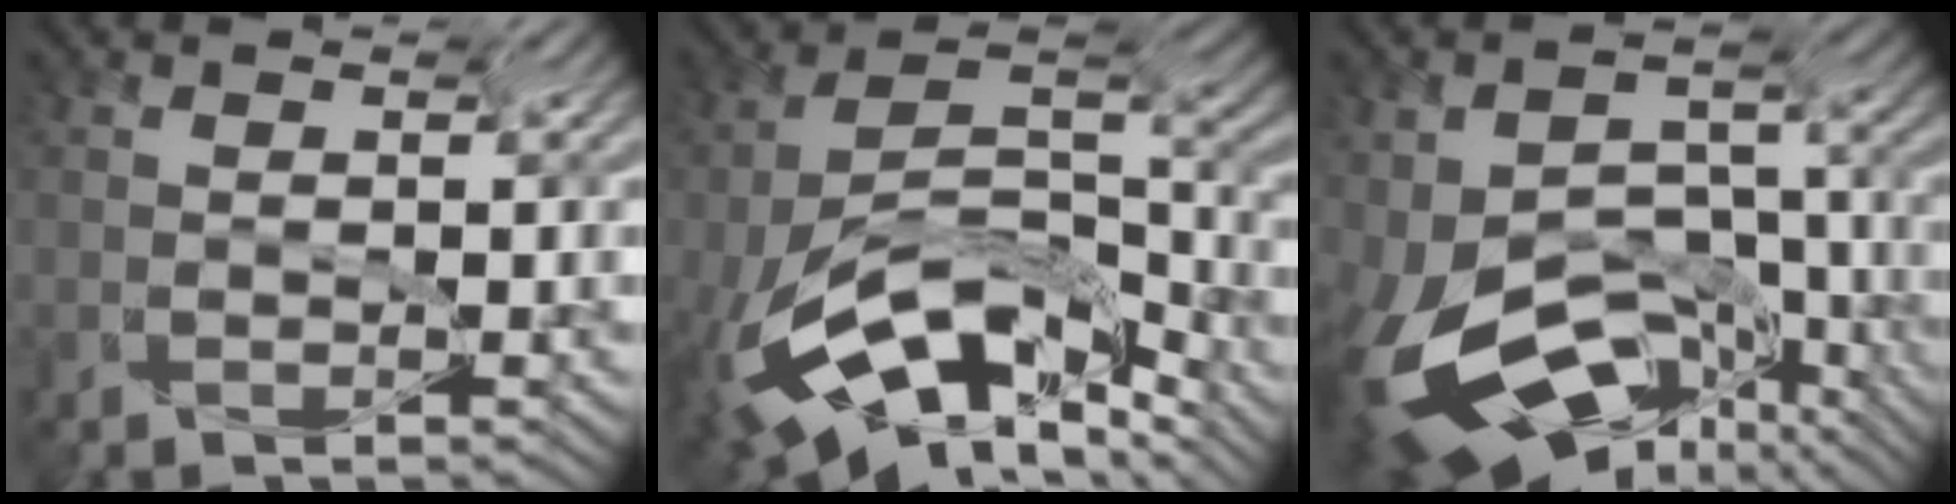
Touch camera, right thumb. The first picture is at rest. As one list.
[{"total": 15.4, "force": [-12.4, 4.8, 7.7], "torque": [-0.164, -0.003, -0.228]}, {"total": 16.3, "force": [-10.2, 9.8, 8.1], "torque": [-0.182, -0.024, -0.133]}]